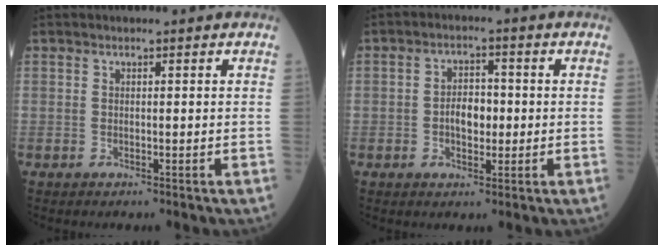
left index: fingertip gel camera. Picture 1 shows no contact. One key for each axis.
{"total": 4.2, "fx": -1.2, "fy": 2.4, "fz": 3.2, "tx": -0.055, "ty": 0.006, "tz": -0.025}